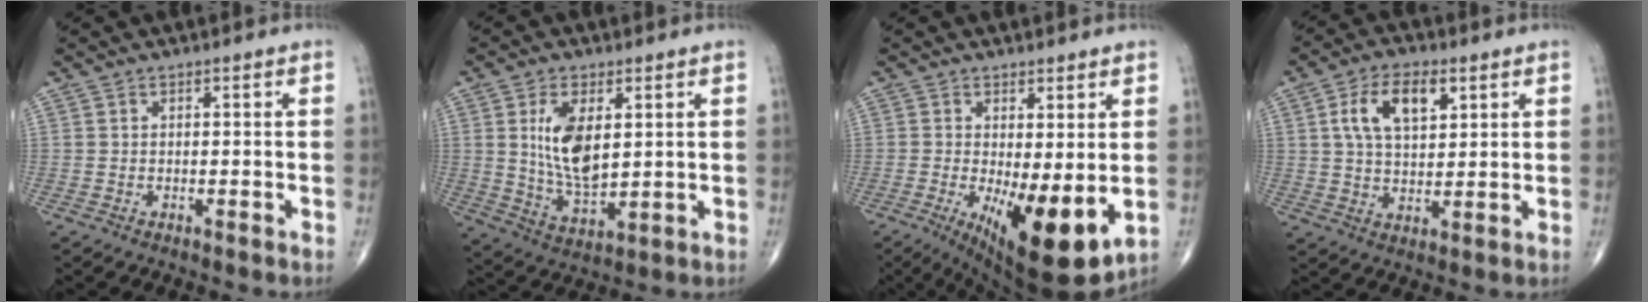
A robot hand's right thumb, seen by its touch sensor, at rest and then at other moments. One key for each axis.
{"total": 11.0, "fx": 2.5, "fy": 5.5, "fz": 9.2, "tx": -0.163, "ty": -0.022, "tz": 0.056}
{"total": 13.4, "fx": -2.4, "fy": 4.5, "fz": 12.4, "tx": -0.183, "ty": -0.030, "tz": -0.021}
{"total": 10.1, "fx": 3.7, "fy": 5.4, "fz": 7.7, "tx": -0.127, "ty": -0.005, "tz": 0.065}